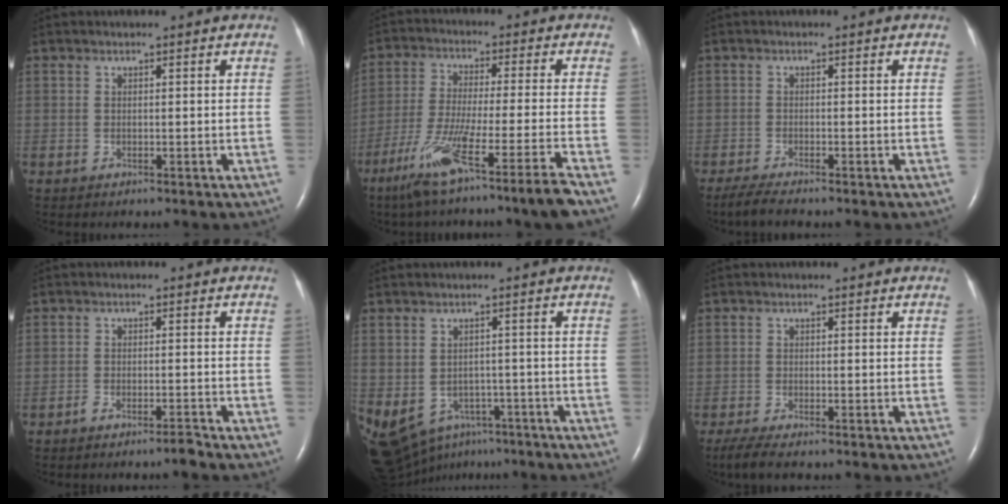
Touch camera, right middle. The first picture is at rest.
{"total": 14.3, "force": [-9.6, -2.4, 10.3], "torque": [-0.190, -0.046, -0.162]}
{"total": 3.1, "force": [-2.5, 0.0, 1.7], "torque": [-0.043, -0.011, -0.048]}
{"total": 1.9, "force": [-1.8, -0.1, 0.8], "torque": [-0.017, -0.001, -0.033]}
{"total": 23.9, "force": [-13.1, 17.1, 10.4], "torque": [-0.332, -0.016, -0.169]}
{"total": 3.7, "force": [-2.9, 0.4, 2.3], "torque": [-0.051, -0.012, -0.051]}